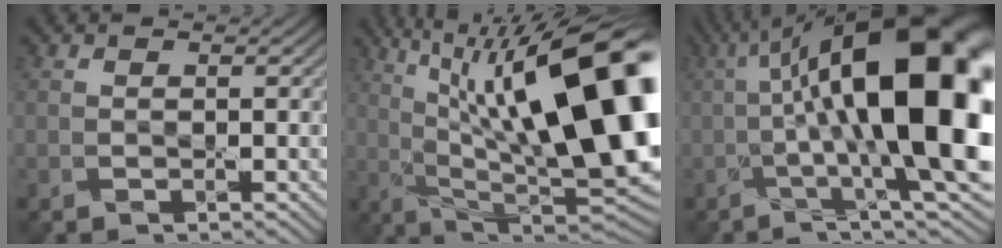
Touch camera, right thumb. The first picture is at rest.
{"total": 22.8, "force": [5.5, 8.3, 20.5], "torque": [-0.298, 0.035, 0.078]}
{"total": 21.5, "force": [1.0, 7.0, 20.3], "torque": [-0.303, 0.035, 0.012]}